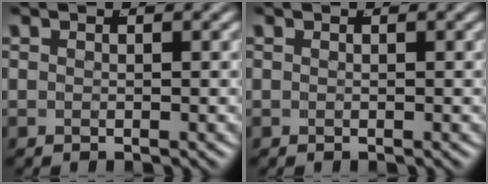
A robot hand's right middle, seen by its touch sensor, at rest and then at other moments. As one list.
[{"total": 0.0}]